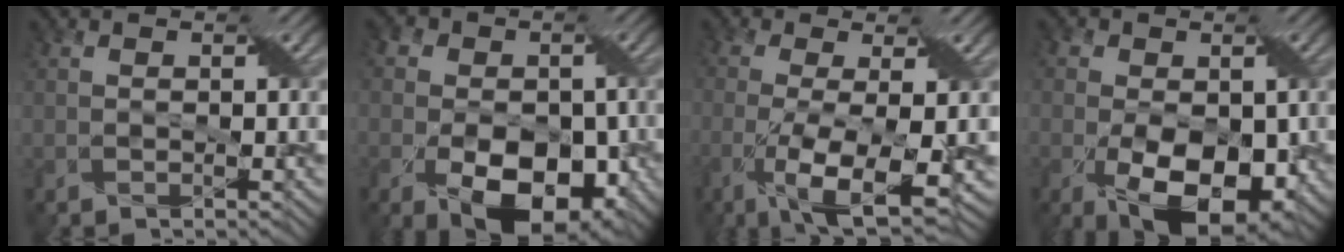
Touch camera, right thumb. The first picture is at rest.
{"total": 13.4, "force": [-4.1, 8.9, 9.1], "torque": [-0.125, -0.028, -0.061]}
{"total": 9.6, "force": [-3.5, 3.0, 8.5], "torque": [-0.175, -0.013, -0.057]}
{"total": 12.2, "force": [-3.3, 7.4, 9.1], "torque": [-0.162, -0.035, -0.040]}